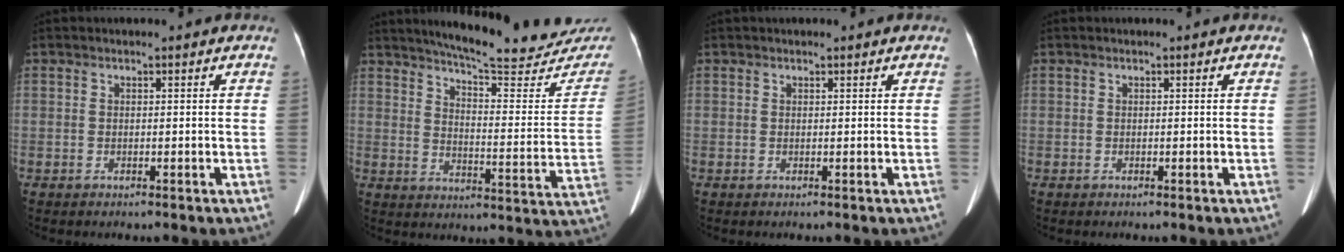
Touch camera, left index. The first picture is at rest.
{"total": 24.4, "force": [22.4, 3.1, 9.2], "torque": [-0.123, -0.084, 0.269]}
{"total": 1.2, "force": [1.0, 0.3, 0.5], "torque": [-0.009, 0.017, 0.015]}
{"total": 0.0}